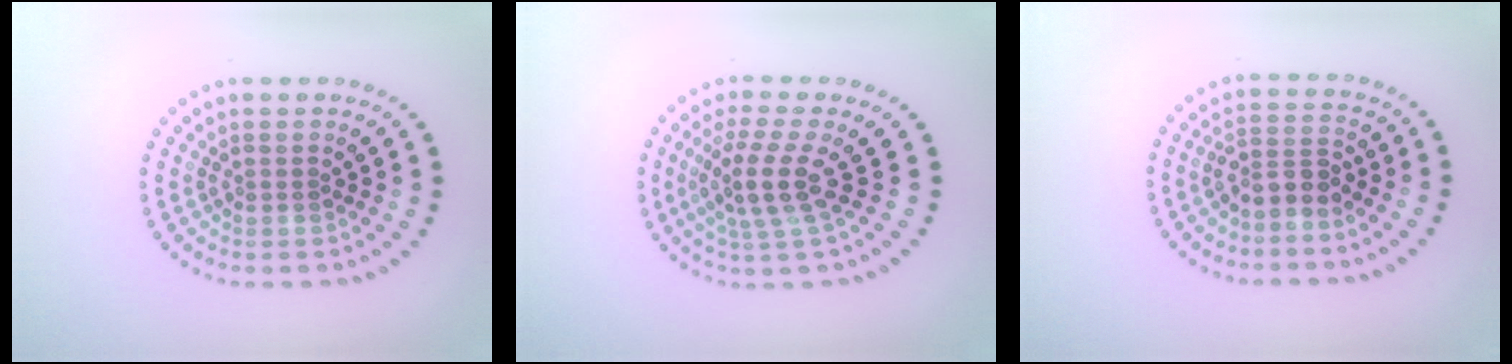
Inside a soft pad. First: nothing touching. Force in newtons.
{"total": 3.9, "press": 2.9, "slide": 2.6}
{"total": 2.7, "press": 2.2, "slide": 1.4}